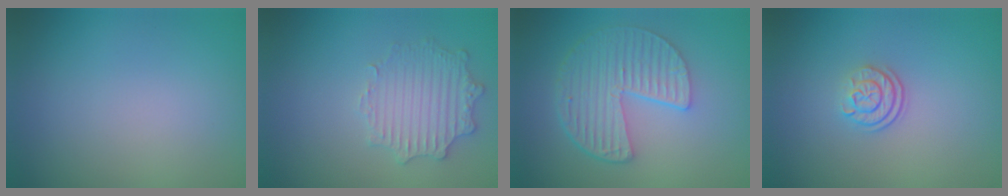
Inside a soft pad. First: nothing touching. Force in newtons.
{"total": 2.9, "press": 2.9, "slide": 0.1}
{"total": 5.8, "press": 4.2, "slide": 4.0}
{"total": 2.4, "press": 1.8, "slide": 1.6}